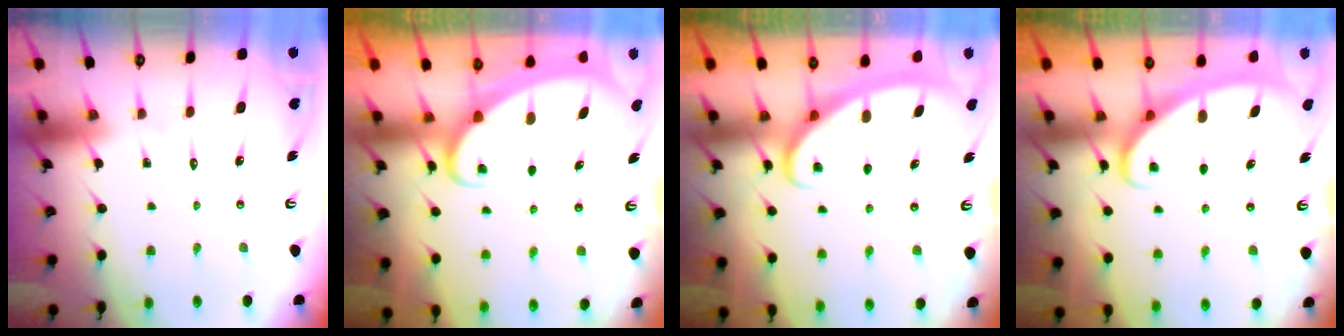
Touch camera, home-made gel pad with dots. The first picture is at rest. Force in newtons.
{"total": 2.4, "press": 2.4, "slide": 0.3}
{"total": 2.8, "press": 2.8, "slide": 0.4}
{"total": 2.8, "press": 2.8, "slide": 0.4}